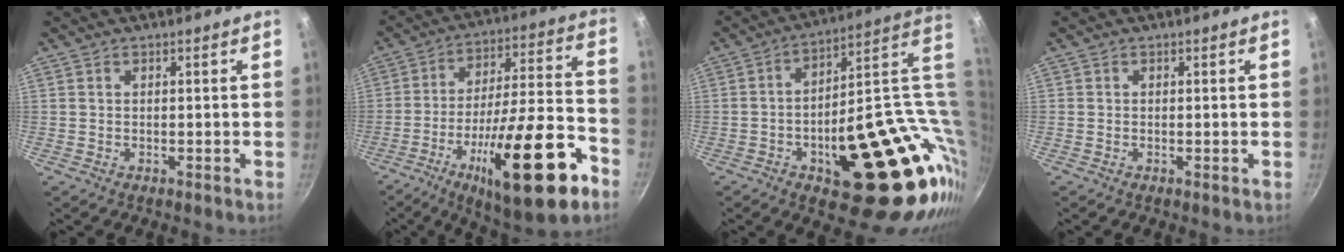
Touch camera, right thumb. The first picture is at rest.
{"total": 25.8, "force": [-12.1, 7.2, 21.7], "torque": [-0.314, 0.049, -0.188]}
{"total": 31.6, "force": [1.9, 15.2, 27.6], "torque": [-0.326, 0.002, 0.057]}
{"total": 0.0}